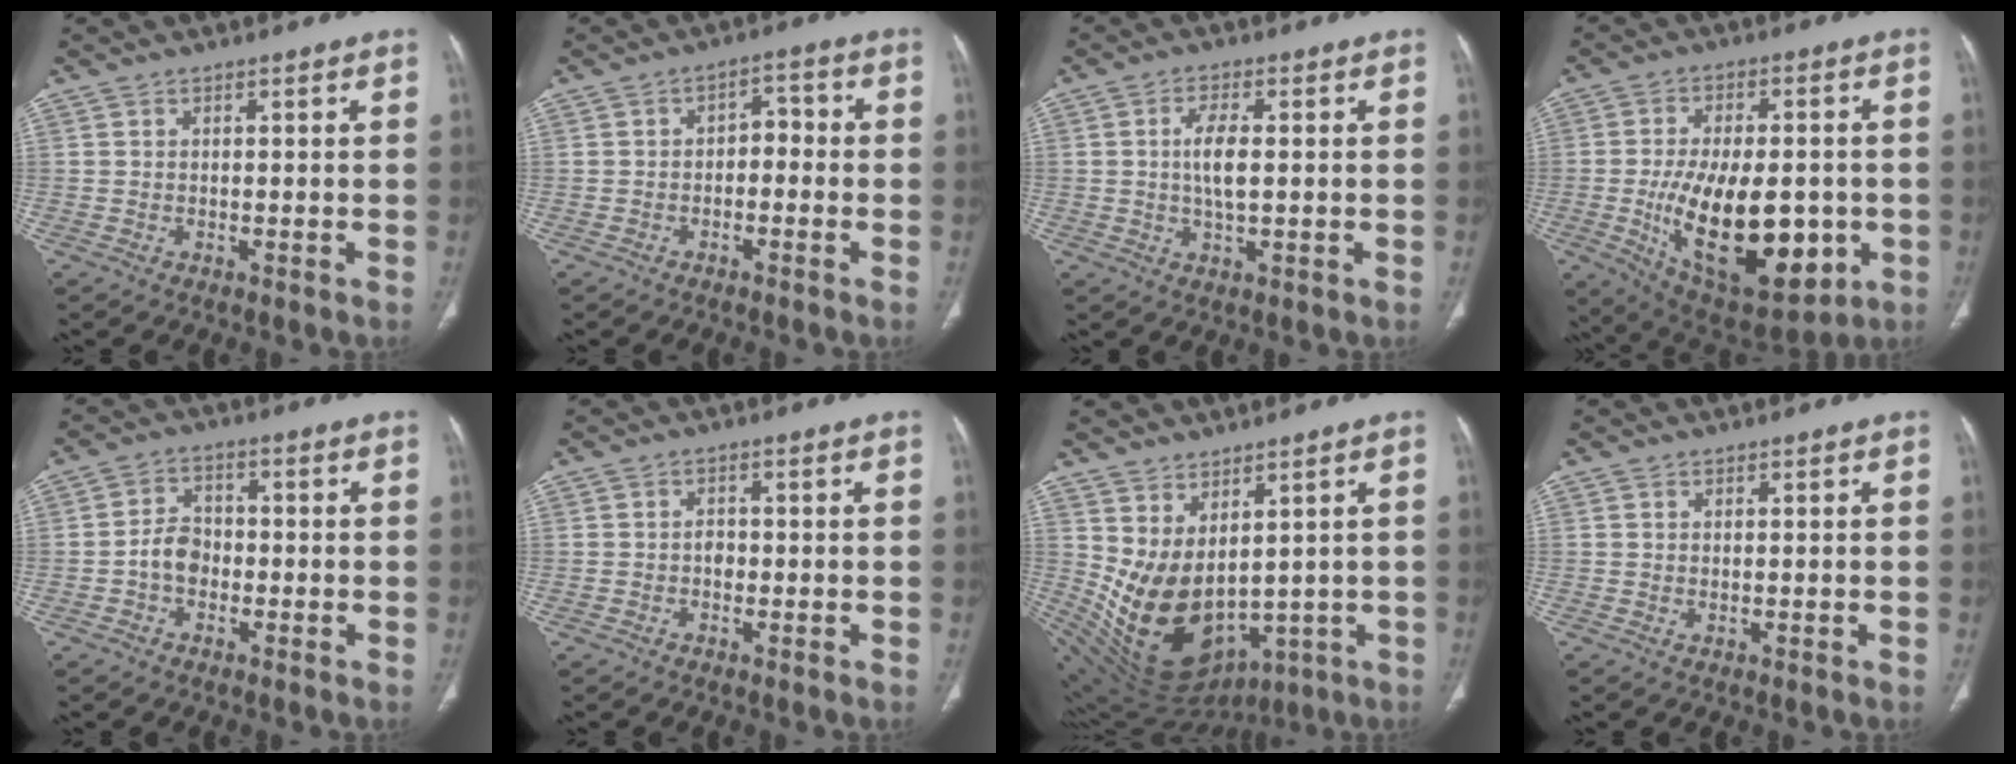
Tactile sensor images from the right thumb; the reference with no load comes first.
{"total": 4.1, "force": [-1.1, 2.8, 2.8], "torque": [-0.026, 0.027, -0.024]}
{"total": 5.4, "force": [0.4, 2.1, 5.0], "torque": [-0.098, -0.003, 0.005]}
{"total": 23.7, "force": [-4.7, 11.9, 19.9], "torque": [-0.309, -0.010, -0.041]}
{"total": 5.1, "force": [-1.4, 3.9, 3.0], "torque": [-0.038, 0.020, -0.032]}
{"total": 1.6, "force": [-0.4, 1.3, 0.9], "torque": [-0.007, 0.006, -0.009]}
{"total": 14.7, "force": [1.9, 9.1, 11.4], "torque": [-0.185, -0.038, 0.078]}
{"total": 0.5, "force": [0.1, 0.3, 0.4], "torque": [-0.009, -0.002, 0.004]}